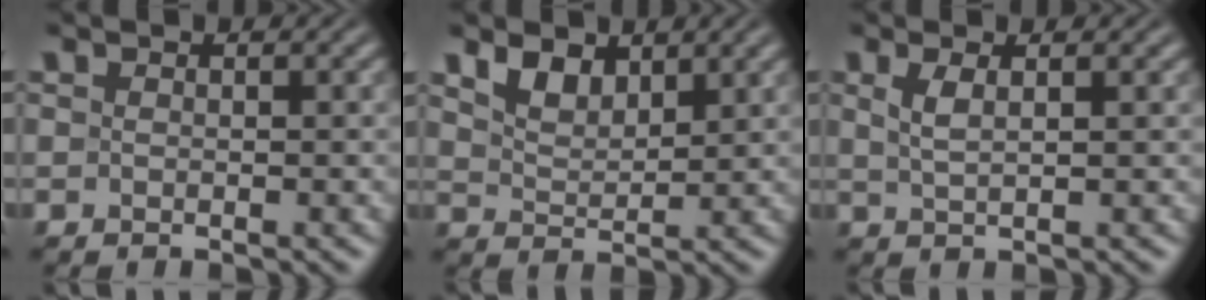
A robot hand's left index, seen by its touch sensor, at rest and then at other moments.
{"total": 2.8, "force": [2.0, 1.5, 1.4], "torque": [-0.035, -0.003, 0.040]}
{"total": 2.0, "force": [0.8, 0.6, 1.7], "torque": [-0.034, 0.002, 0.015]}